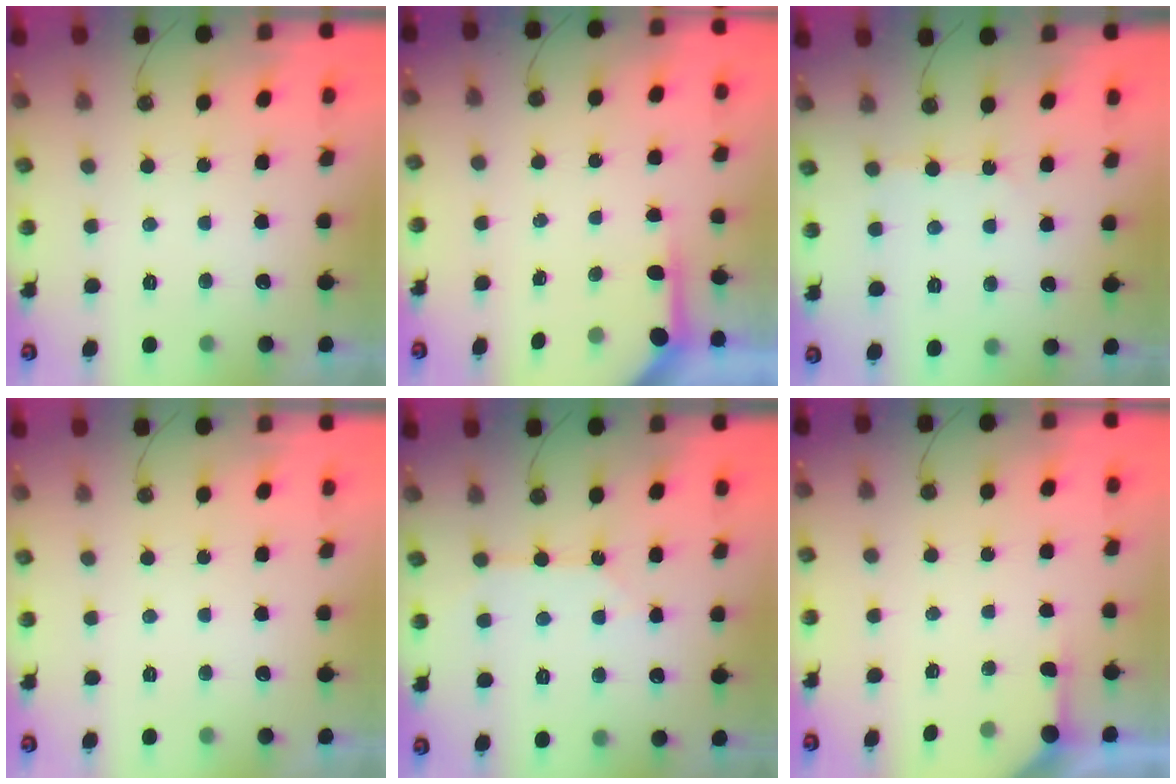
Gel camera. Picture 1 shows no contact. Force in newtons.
{"total": 3.8, "press": 3.8, "slide": 0.3}
{"total": 4.5, "press": 4.4, "slide": 0.3}
{"total": 0.0}
{"total": 2.7, "press": 2.7, "slide": 0.3}
{"total": 2.6, "press": 2.6, "slide": 0.4}